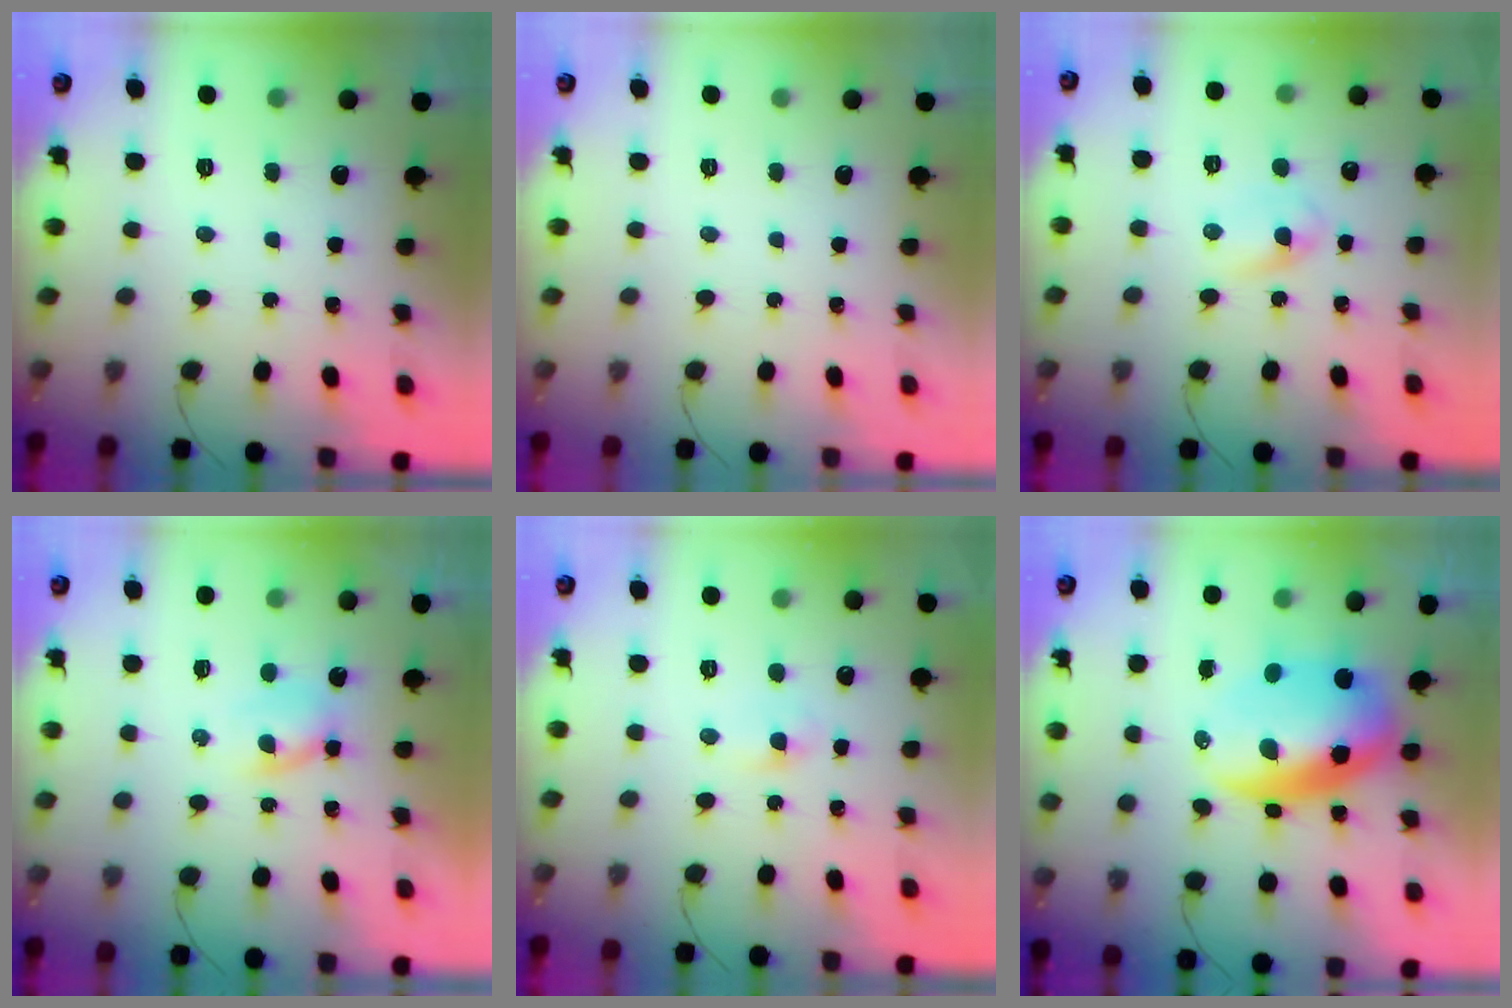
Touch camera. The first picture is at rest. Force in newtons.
{"total": 0.0}
{"total": 2.7, "press": 2.5, "slide": 1.1}
{"total": 2.6, "press": 2.3, "slide": 1.2}
{"total": 2.2, "press": 1.9, "slide": 1.1}
{"total": 14.3, "press": 13.8, "slide": 3.7}